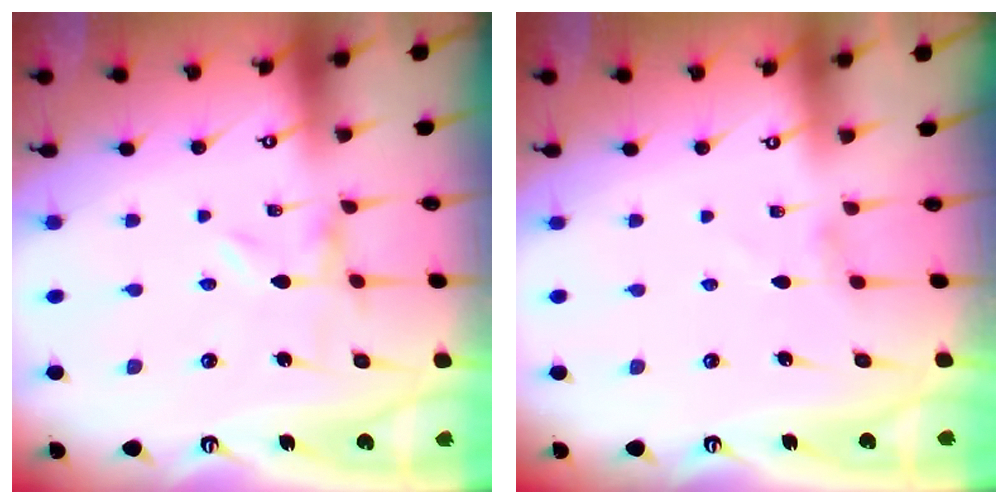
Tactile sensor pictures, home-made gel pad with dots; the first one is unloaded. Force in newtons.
{"total": 1.2, "press": 1.1, "slide": 0.3}